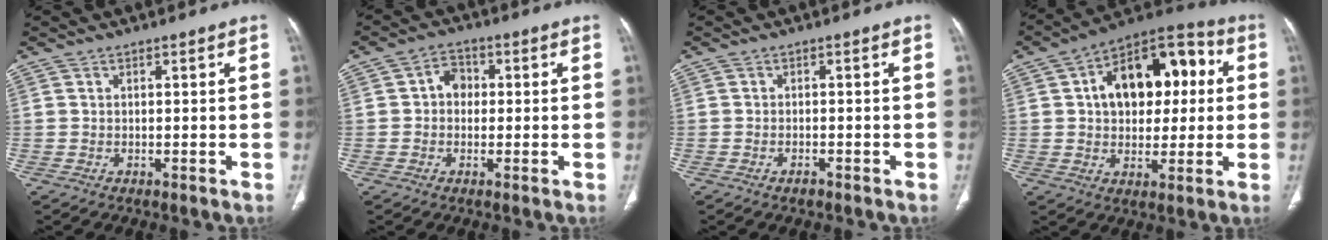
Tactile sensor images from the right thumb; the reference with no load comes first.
{"total": 4.3, "force": [0.2, 3.6, 2.4], "torque": [-0.016, 0.013, -0.005]}
{"total": 1.2, "force": [-0.9, 0.5, 0.6], "torque": [-0.013, 0.004, -0.015]}
{"total": 18.8, "force": [3.4, 11.8, 14.3], "torque": [-0.168, 0.031, 0.047]}